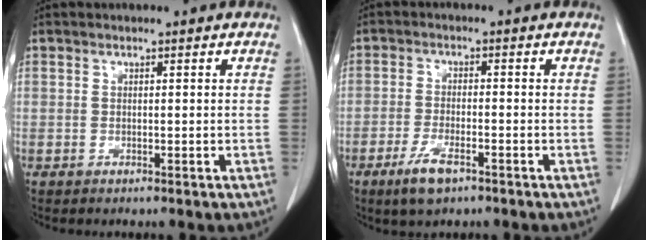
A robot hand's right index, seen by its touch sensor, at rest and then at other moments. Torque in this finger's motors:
{"motor_torque": [0.47, -0.38, 0.24, 0.02]}